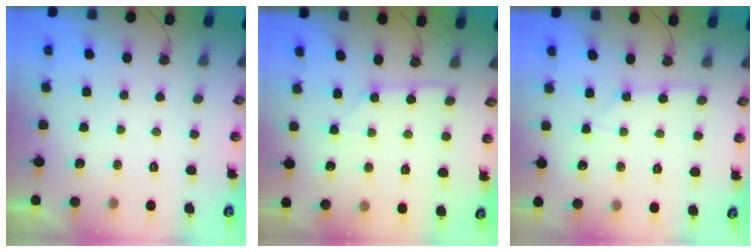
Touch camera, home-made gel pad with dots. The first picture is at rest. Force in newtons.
{"total": 2.0, "press": 2.0, "slide": 0.3}
{"total": 1.3, "press": 1.3, "slide": 0.2}